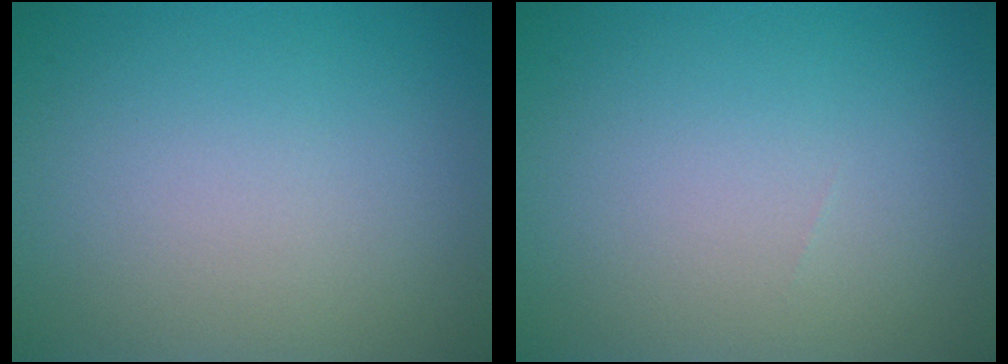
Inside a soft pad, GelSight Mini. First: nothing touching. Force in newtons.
{"total": 0.0}